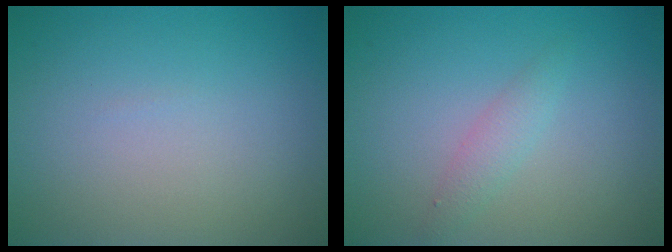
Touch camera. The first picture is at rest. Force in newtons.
{"total": 1.5, "press": 1.5, "slide": 0.0}